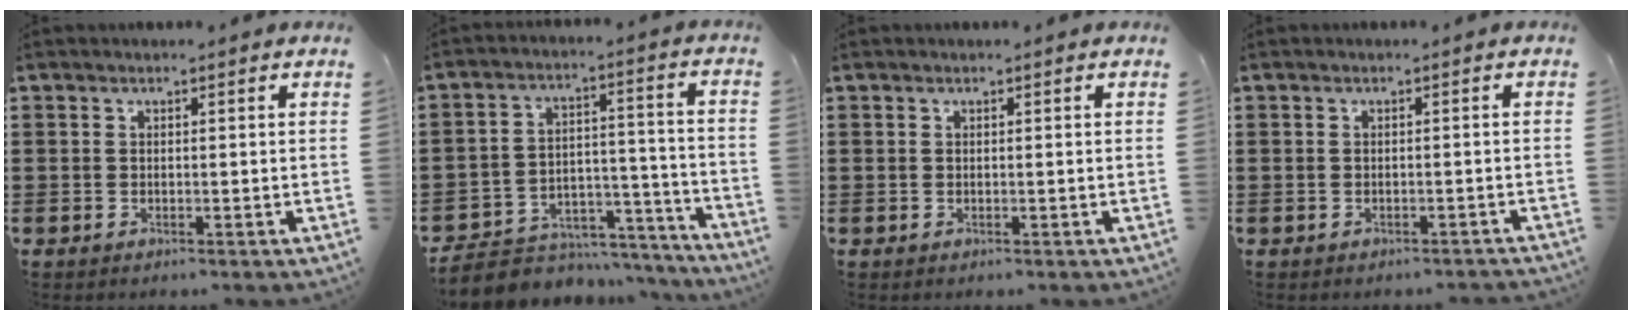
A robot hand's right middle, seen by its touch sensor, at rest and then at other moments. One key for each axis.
{"total": 6.0, "fx": -5.4, "fy": 2.3, "fz": 0.9, "tx": -0.020, "ty": 0.015, "tz": -0.106}
{"total": 0.0}
{"total": 0.9, "fx": -0.9, "fy": 0.1, "fz": 0.0, "tx": -0.005, "ty": -0.002, "tz": -0.018}